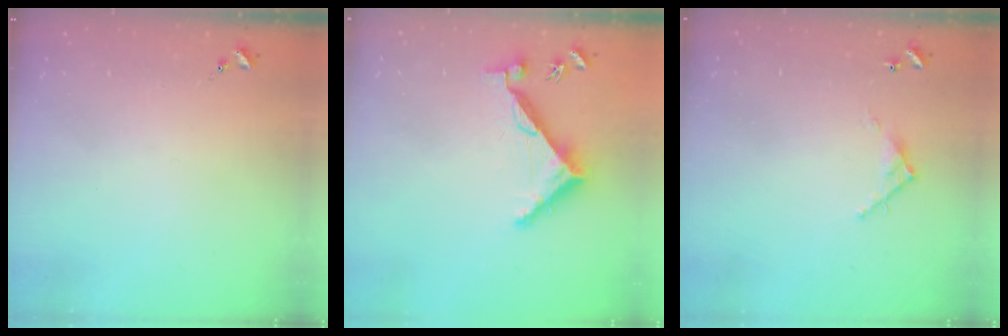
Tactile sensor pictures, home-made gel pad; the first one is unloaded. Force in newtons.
{"total": 6.9, "press": 6.9, "slide": 0.3}
{"total": 5.5, "press": 5.5, "slide": 0.3}